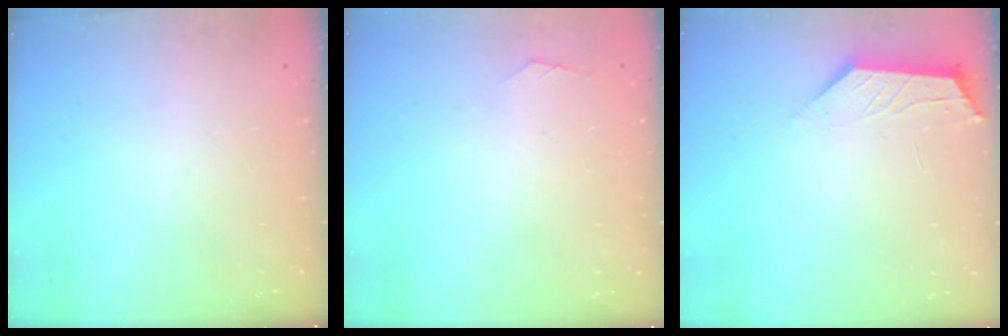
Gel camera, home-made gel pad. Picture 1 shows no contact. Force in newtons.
{"total": 1.4, "press": 1.4, "slide": 0.3}
{"total": 1.9, "press": 1.9, "slide": 0.4}